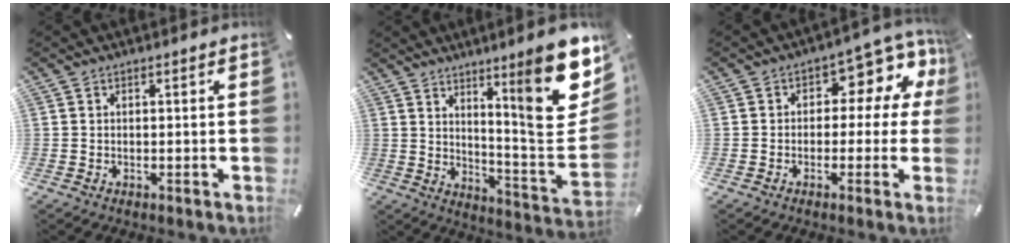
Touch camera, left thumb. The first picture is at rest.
{"total": 21.3, "force": [10.3, 4.7, 18.0], "torque": [-0.247, -0.086, 0.159]}
{"total": 9.5, "force": [2.8, 5.8, 7.0], "torque": [-0.081, -0.023, 0.045]}